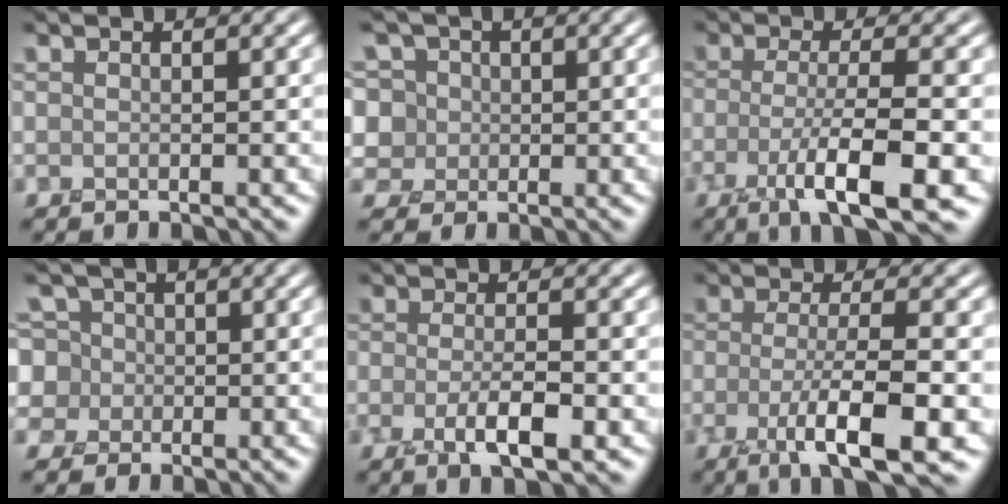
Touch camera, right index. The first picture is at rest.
{"total": 9.2, "force": [4.8, 7.0, 3.6], "torque": [-0.059, 0.047, 0.043]}
{"total": 6.2, "force": [-2.3, 1.2, 5.7], "torque": [-0.093, 0.002, -0.045]}
{"total": 7.9, "force": [3.2, 6.8, 2.4], "torque": [-0.045, 0.052, 0.017]}
{"total": 3.0, "force": [-0.9, 0.9, 2.7], "torque": [-0.050, 0.002, -0.021]}
{"total": 6.1, "force": [-2.1, 1.3, 5.6], "torque": [-0.092, 0.002, -0.043]}